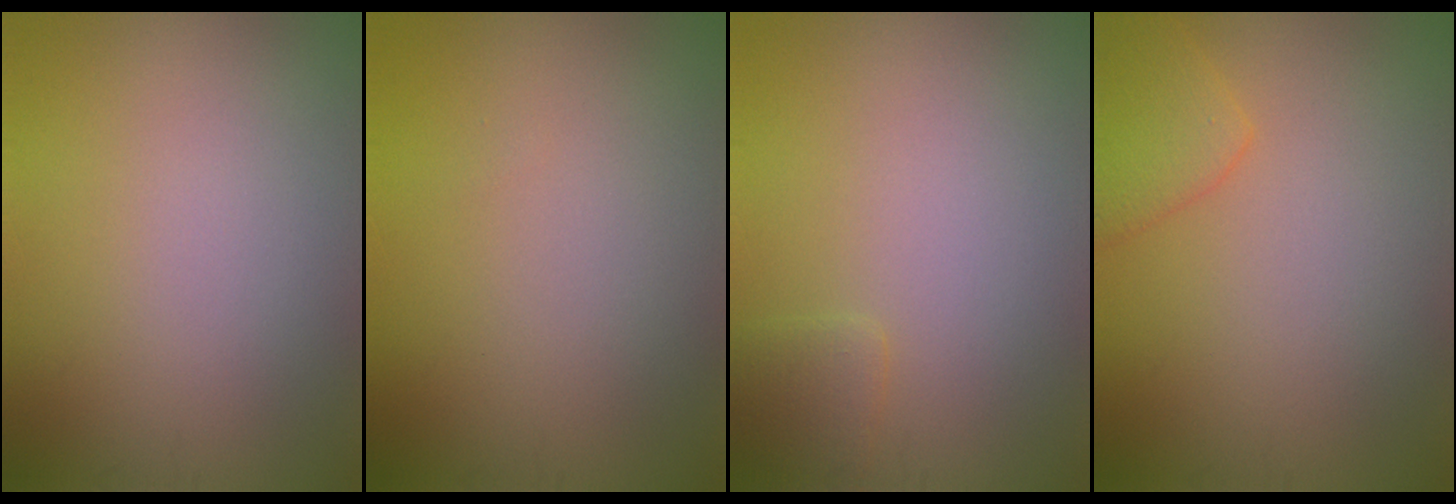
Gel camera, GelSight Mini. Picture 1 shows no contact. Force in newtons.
{"total": 0.0}
{"total": 1.2, "press": 1.2, "slide": 0.2}
{"total": 2.9, "press": 2.9, "slide": 0.2}